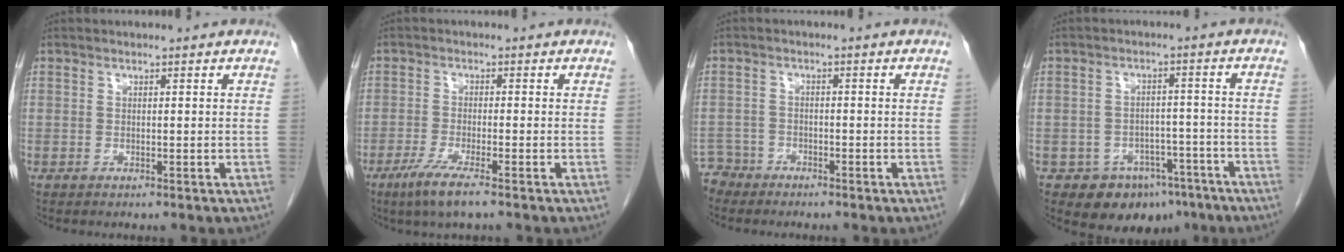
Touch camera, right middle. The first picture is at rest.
{"total": 5.4, "force": [-3.5, 0.1, 4.1], "torque": [-0.088, -0.018, -0.066]}
{"total": 3.7, "force": [-3.3, 1.4, -0.9], "torque": [0.019, 0.000, -0.066]}
{"total": 8.7, "force": [-5.7, 5.9, 2.9], "torque": [-0.029, 0.021, -0.074]}